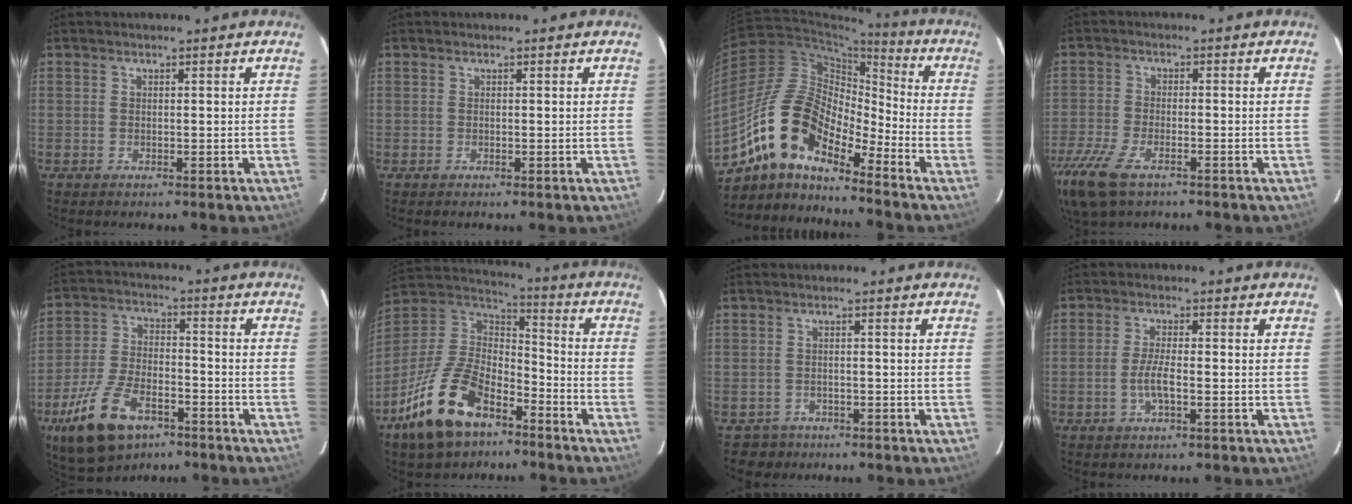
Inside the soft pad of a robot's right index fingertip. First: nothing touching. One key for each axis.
{"total": 0.0}
{"total": 14.4, "fx": -10.9, "fy": 5.4, "fz": 7.8, "tx": -0.131, "ty": 0.011, "tz": -0.221}
{"total": 12.9, "fx": -8.5, "fy": 5.3, "fz": 8.1, "tx": -0.205, "ty": -0.046, "tz": -0.162}
{"total": 15.8, "fx": -9.3, "fy": 7.9, "fz": 10.0, "tx": -0.215, "ty": -0.015, "tz": -0.166}
{"total": 20.1, "fx": -11.8, "fy": 10.5, "fz": 12.4, "tx": -0.270, "ty": -0.006, "tz": -0.212}
{"total": 3.2, "fx": -2.2, "fy": 2.3, "fz": -0.3, "tx": -0.002, "ty": 0.009, "tz": -0.032}
{"total": 4.2, "fx": -1.4, "fy": 0.8, "fz": 3.8, "tx": -0.079, "ty": -0.001, "tz": -0.028}